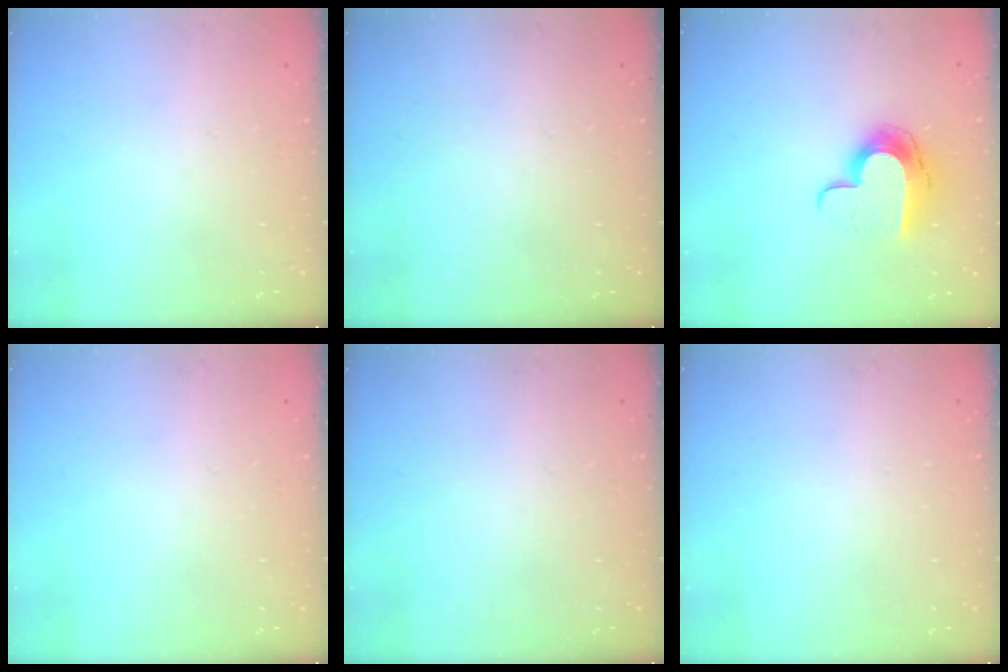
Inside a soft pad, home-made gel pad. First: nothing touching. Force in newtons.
{"total": 0.0}
{"total": 11.6, "press": 11.6, "slide": 0.9}
{"total": 0.0}
{"total": 0.0}
{"total": 0.0}